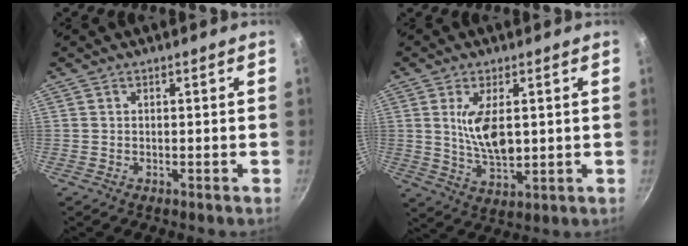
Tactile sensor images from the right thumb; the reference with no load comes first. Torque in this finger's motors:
{"motor_torque": [-0.05, 0.27, 0.32, -0.12, 0.14]}